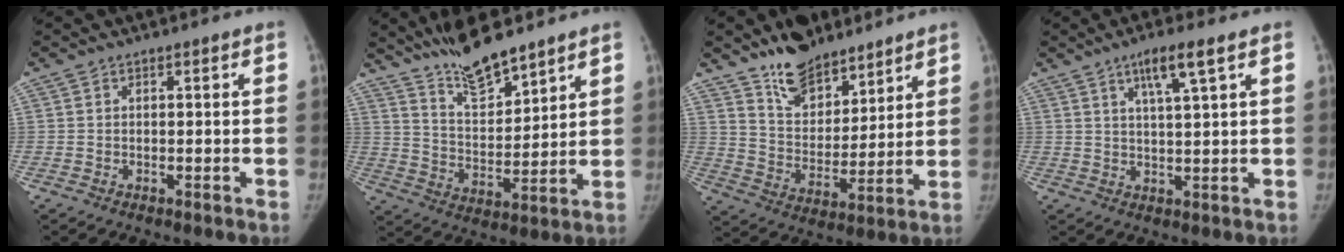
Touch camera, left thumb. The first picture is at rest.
{"total": 12.0, "force": [10.1, 2.7, 5.8], "torque": [-0.080, -0.068, 0.189]}
{"total": 13.9, "force": [10.7, 6.7, 5.7], "torque": [-0.054, -0.072, 0.190]}
{"total": 6.2, "force": [3.4, 0.4, 5.2], "torque": [-0.098, -0.013, 0.063]}